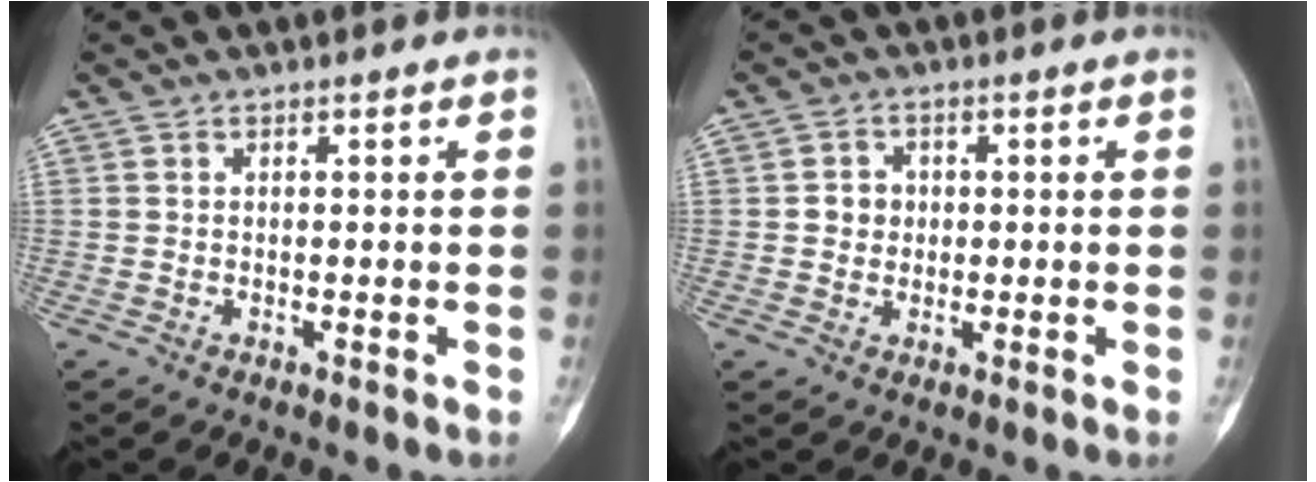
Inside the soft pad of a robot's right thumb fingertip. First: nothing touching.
{"total": 3.2, "force": [0.2, 2.9, 1.1], "torque": [0.003, 0.006, -0.001]}